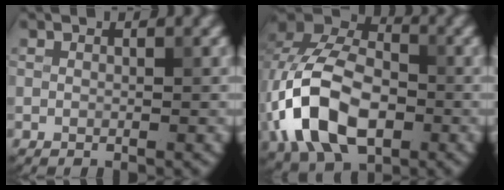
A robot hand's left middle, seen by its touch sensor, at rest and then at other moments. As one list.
[{"total": 12.2, "force": [-3.2, 8.0, 8.6], "torque": [-0.189, -0.004, -0.073]}]